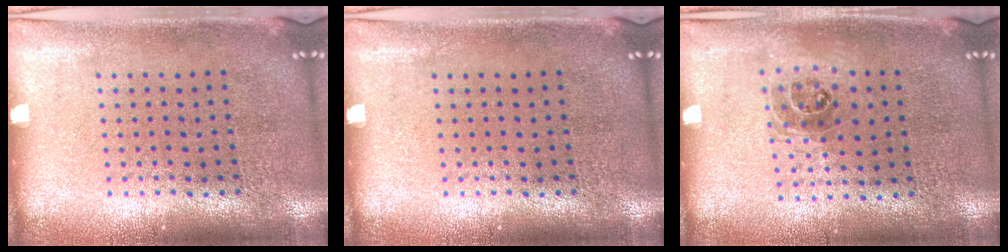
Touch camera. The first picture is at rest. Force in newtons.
{"total": 0.0}
{"total": 1.0, "press": 0.9, "slide": 0.5}